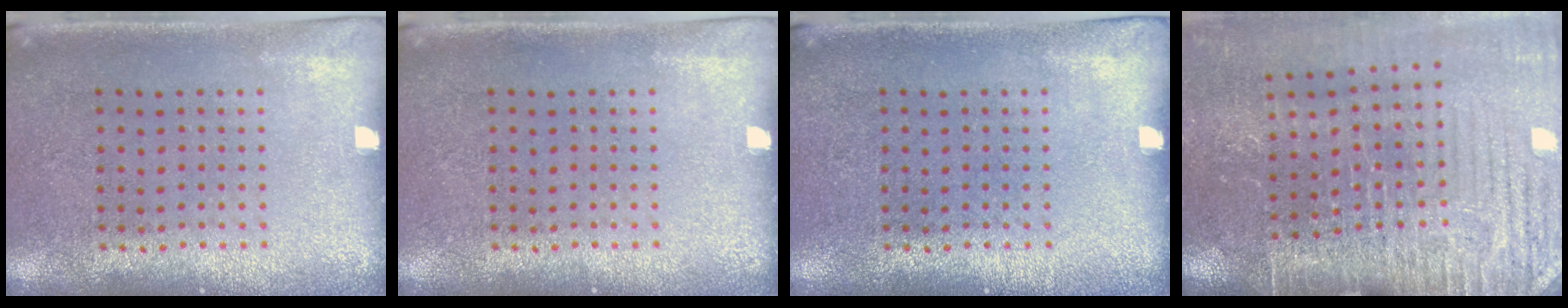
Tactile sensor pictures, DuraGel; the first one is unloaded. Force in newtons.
{"total": 0.0}
{"total": 0.0}
{"total": 4.1, "press": 4.0, "slide": 0.9}